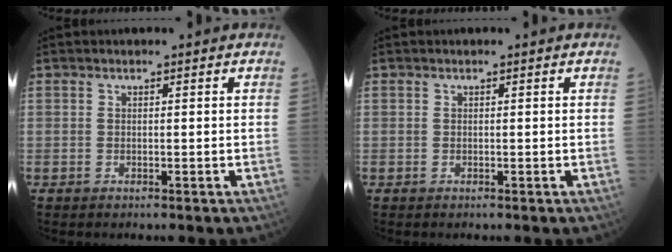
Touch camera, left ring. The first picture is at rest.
{"total": 0.0}